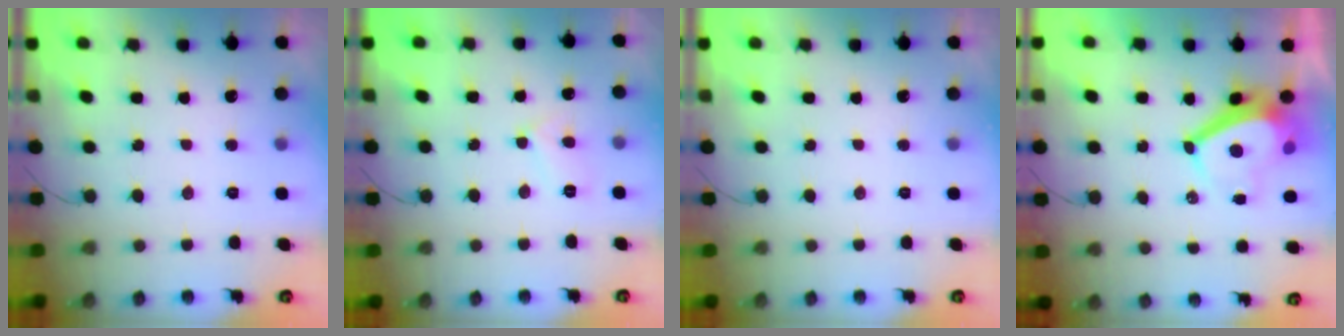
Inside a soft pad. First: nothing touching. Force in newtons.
{"total": 5.1, "press": 5.0, "slide": 0.5}
{"total": 0.0}
{"total": 5.9, "press": 5.9, "slide": 0.7}